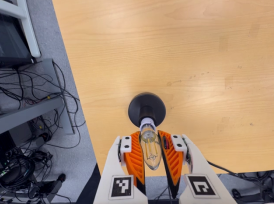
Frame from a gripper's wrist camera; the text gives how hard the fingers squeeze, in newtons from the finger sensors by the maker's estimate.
{"total": 23.7, "left": 25.0, "right": 22.4}